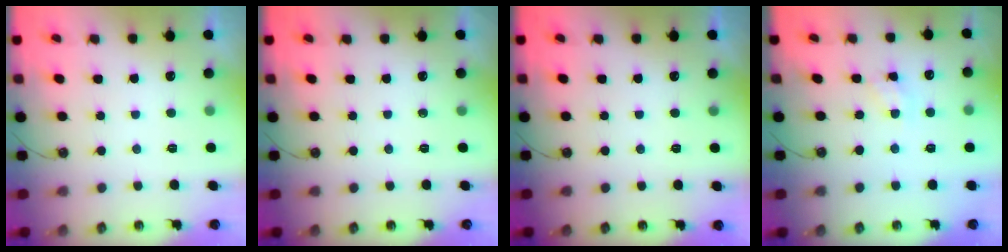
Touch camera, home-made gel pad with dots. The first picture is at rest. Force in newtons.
{"total": 0.0}
{"total": 0.0}
{"total": 3.7, "press": 3.6, "slide": 0.5}